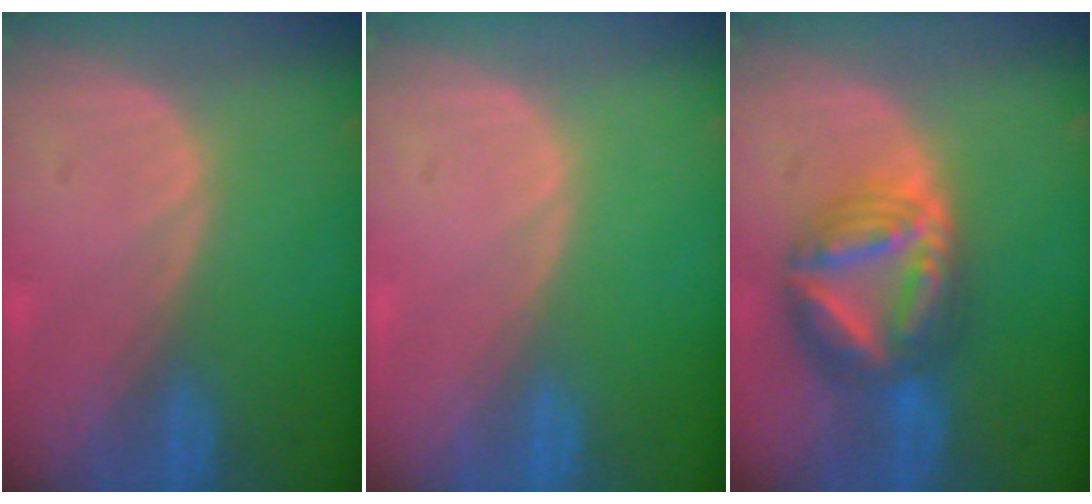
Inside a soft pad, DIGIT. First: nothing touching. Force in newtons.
{"total": 0.0}
{"total": 9.0, "press": 8.9, "slide": 0.8}